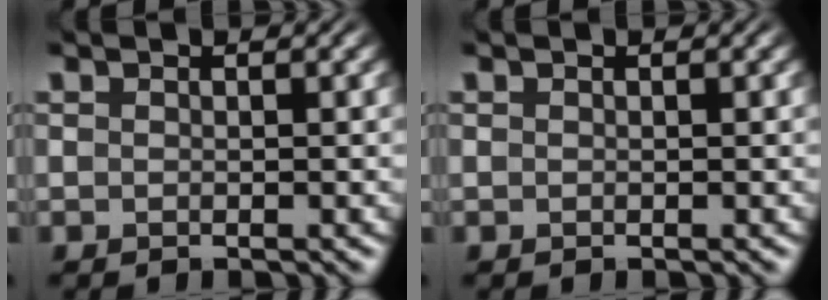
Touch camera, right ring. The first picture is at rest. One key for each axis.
{"total": 0.0}